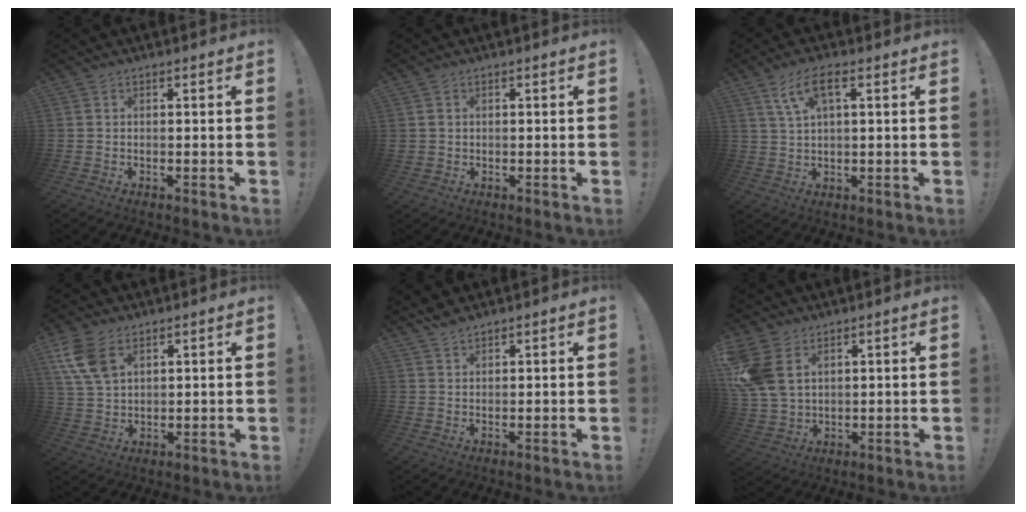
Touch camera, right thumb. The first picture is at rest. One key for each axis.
{"total": 1.6, "fx": 0.3, "fy": 1.5, "fz": 0.3, "tx": 0.003, "ty": 0.001, "tz": 0.005}
{"total": 7.2, "fx": 3.1, "fy": 2.2, "fz": 6.1, "tx": -0.113, "ty": -0.001, "tz": 0.057}
{"total": 9.8, "fx": 4.9, "fy": 6.1, "fz": 6.0, "tx": -0.121, "ty": -0.012, "tz": 0.096}
{"total": 2.3, "fx": 2.1, "fy": 0.6, "fz": 0.9, "tx": -0.017, "ty": -0.012, "tz": 0.039}
{"total": 10.9, "fx": 4.3, "fy": 7.6, "fz": 6.5, "tx": -0.143, "ty": -0.011, "tz": 0.090}